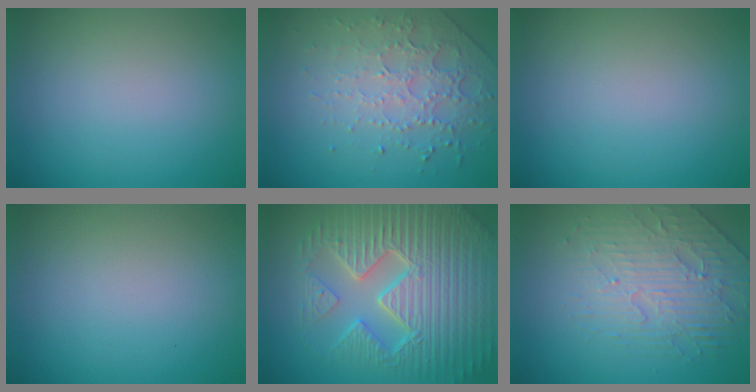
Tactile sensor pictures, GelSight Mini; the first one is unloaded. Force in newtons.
{"total": 4.5, "press": 3.1, "slide": 3.2}
{"total": 0.0}
{"total": 0.0}
{"total": 9.8, "press": 6.9, "slide": 7.0}
{"total": 4.0, "press": 3.6, "slide": 1.6}